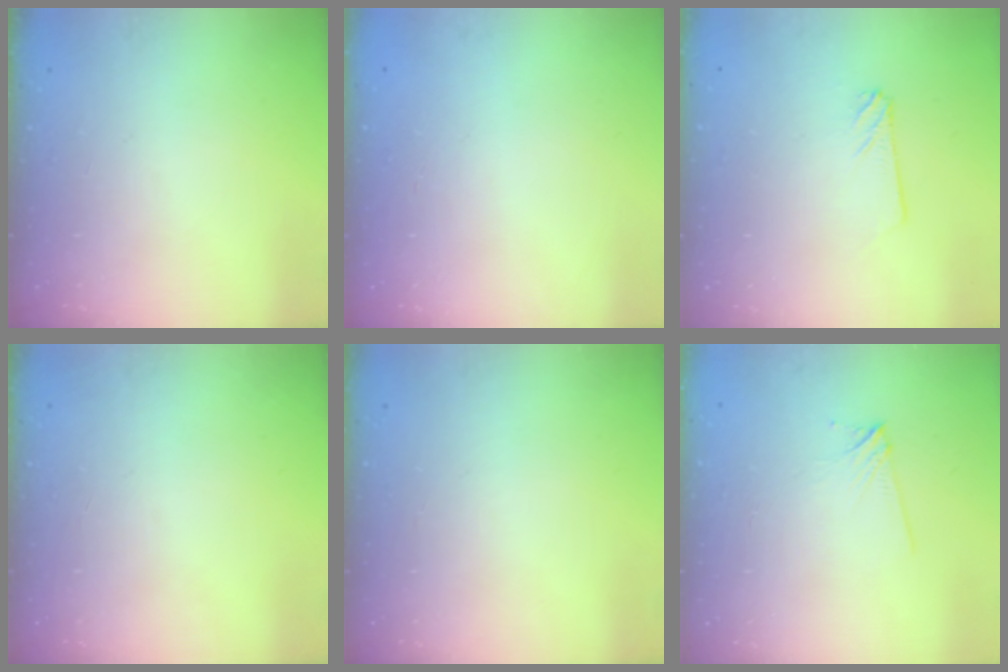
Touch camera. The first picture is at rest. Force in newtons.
{"total": 0.0}
{"total": 2.9, "press": 2.9, "slide": 0.3}
{"total": 0.0}
{"total": 0.0}
{"total": 6.5, "press": 6.4, "slide": 0.7}